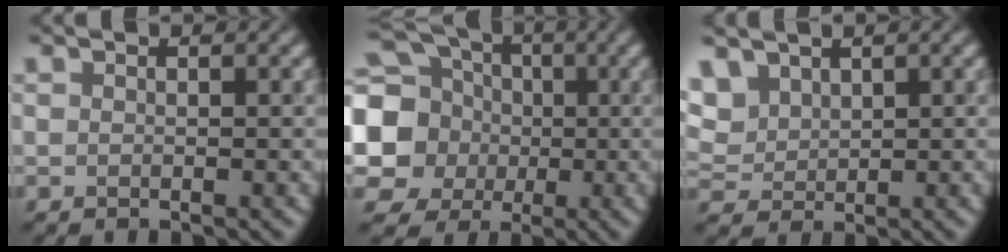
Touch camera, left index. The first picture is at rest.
{"total": 8.5, "force": [-1.0, 8.0, 2.6], "torque": [-0.101, -0.010, -0.024]}
{"total": 2.0, "force": [1.8, 0.8, 0.2], "torque": [-0.032, 0.012, 0.061]}